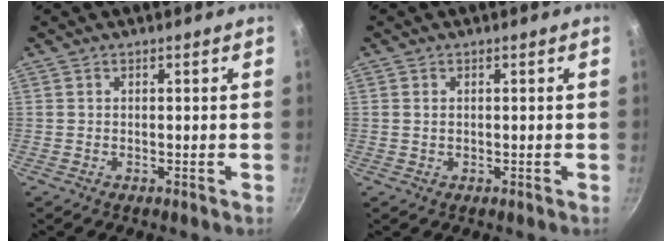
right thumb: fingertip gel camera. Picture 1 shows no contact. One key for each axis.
{"total": 1.1, "fx": 0.2, "fy": 0.8, "fz": 0.7, "tx": -0.012, "ty": 0.003, "tz": 0.003}